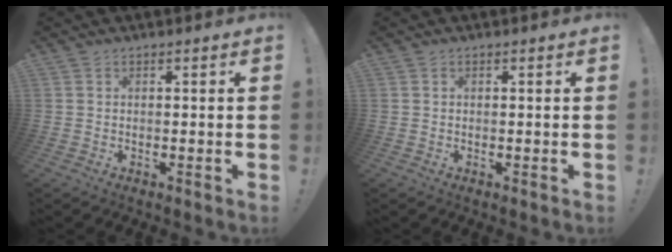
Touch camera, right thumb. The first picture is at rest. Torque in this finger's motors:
{"motor_torque": [-0.03, 0.13, 0.16, -0.10, 0.00]}